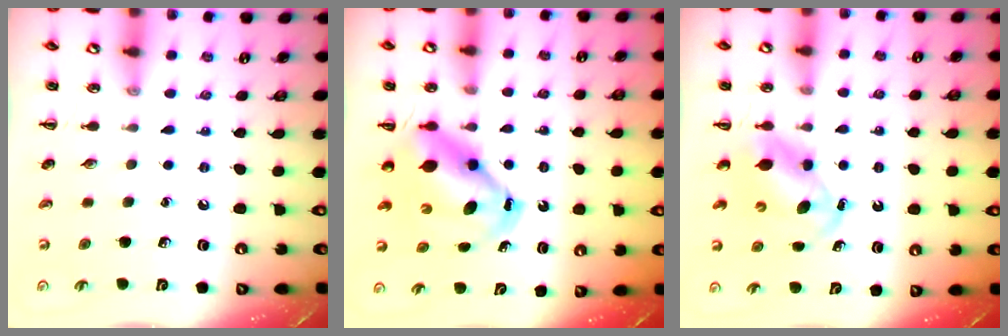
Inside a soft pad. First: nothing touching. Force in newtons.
{"total": 7.1, "press": 6.8, "slide": 2.0}
{"total": 6.6, "press": 6.5, "slide": 1.0}